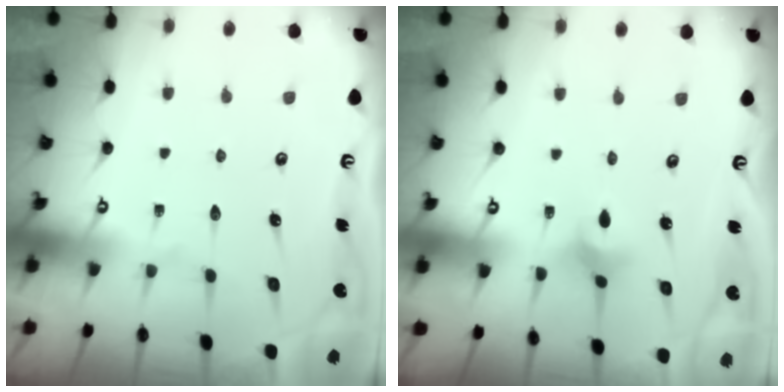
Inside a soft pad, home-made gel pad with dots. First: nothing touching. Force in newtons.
{"total": 2.7, "press": 2.6, "slide": 0.6}